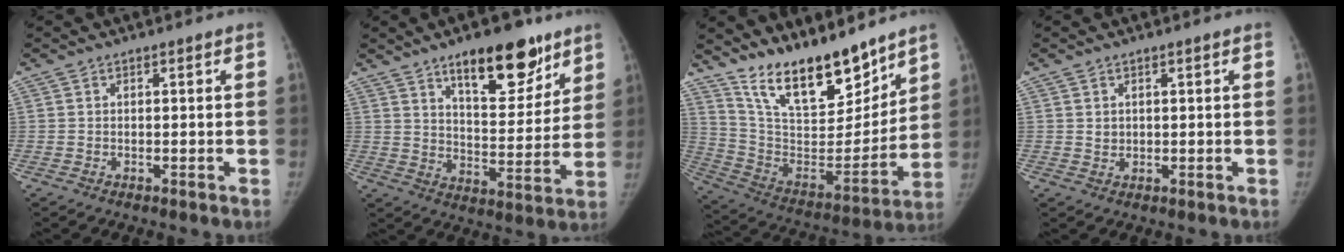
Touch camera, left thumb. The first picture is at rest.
{"total": 16.4, "force": [10.6, 6.7, 10.6], "torque": [-0.101, -0.063, 0.165]}
{"total": 21.2, "force": [16.4, 7.5, 11.1], "torque": [-0.140, -0.096, 0.293]}
{"total": 1.3, "force": [0.5, 1.1, 0.5], "torque": [0.001, -0.004, 0.012]}